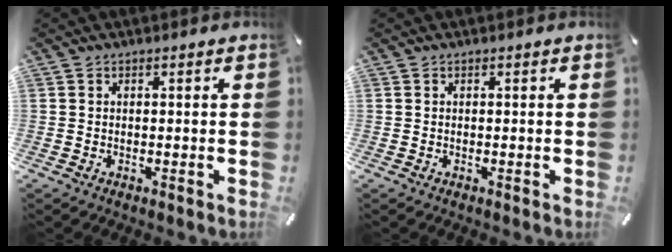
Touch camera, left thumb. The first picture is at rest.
{"total": 0.0}